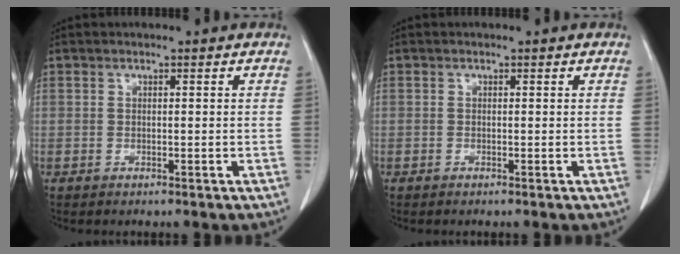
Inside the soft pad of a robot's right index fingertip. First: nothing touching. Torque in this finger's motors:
{"motor_torque": [0.01, -0.01, -0.04, 0.02]}